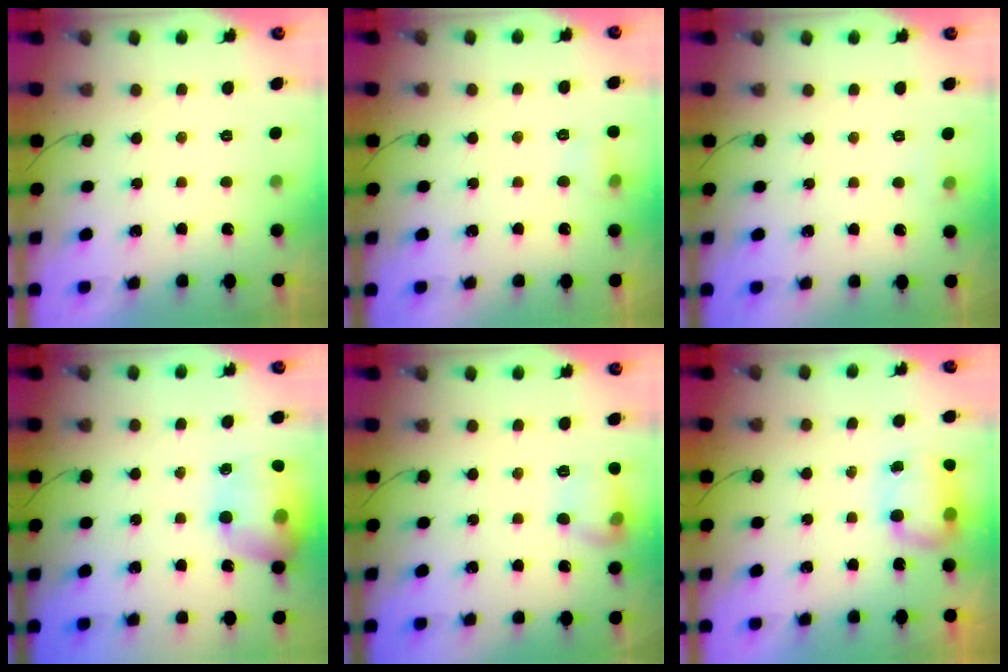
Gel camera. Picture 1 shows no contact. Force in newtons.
{"total": 5.0, "press": 4.8, "slide": 1.4}
{"total": 4.4, "press": 3.0, "slide": 3.2}
{"total": 16.5, "press": 16.4, "slide": 1.6}
{"total": 10.0, "press": 10.0, "slide": 0.7}
{"total": 7.2, "press": 7.1, "slide": 1.2}